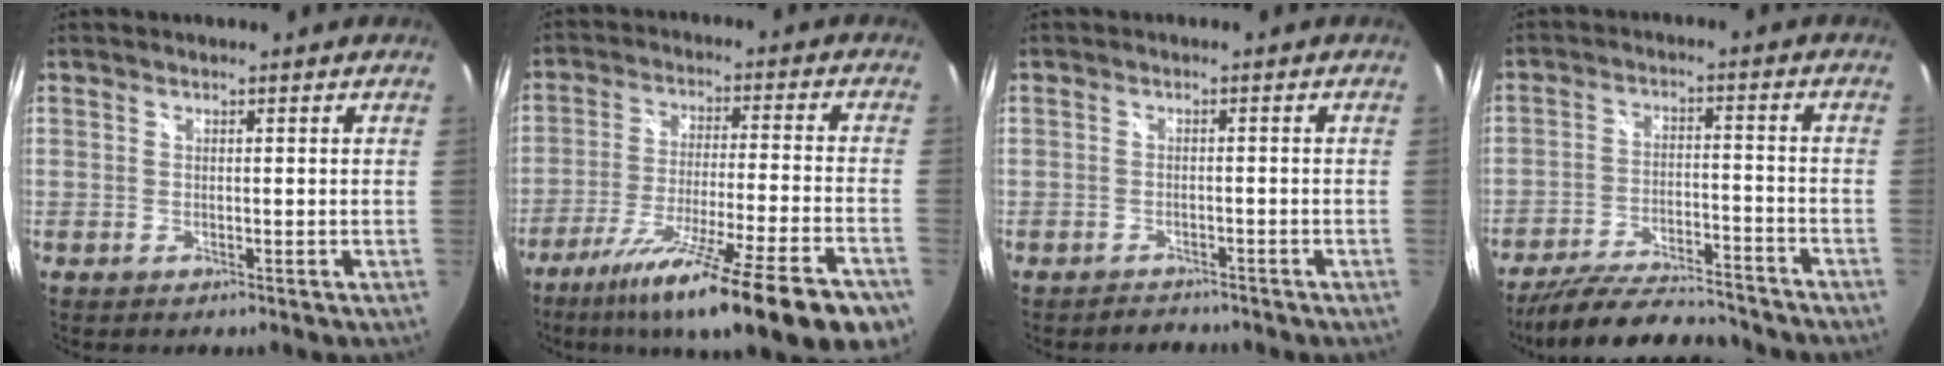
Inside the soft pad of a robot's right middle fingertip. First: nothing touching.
{"total": 23.1, "force": [-16.2, 1.5, 16.3], "torque": [-0.272, -0.072, -0.251]}
{"total": 2.5, "force": [-2.3, 0.9, 0.0], "torque": [-0.007, -0.001, -0.035]}
{"total": 17.8, "force": [-15.7, 3.7, 7.4], "torque": [-0.153, -0.019, -0.240]}